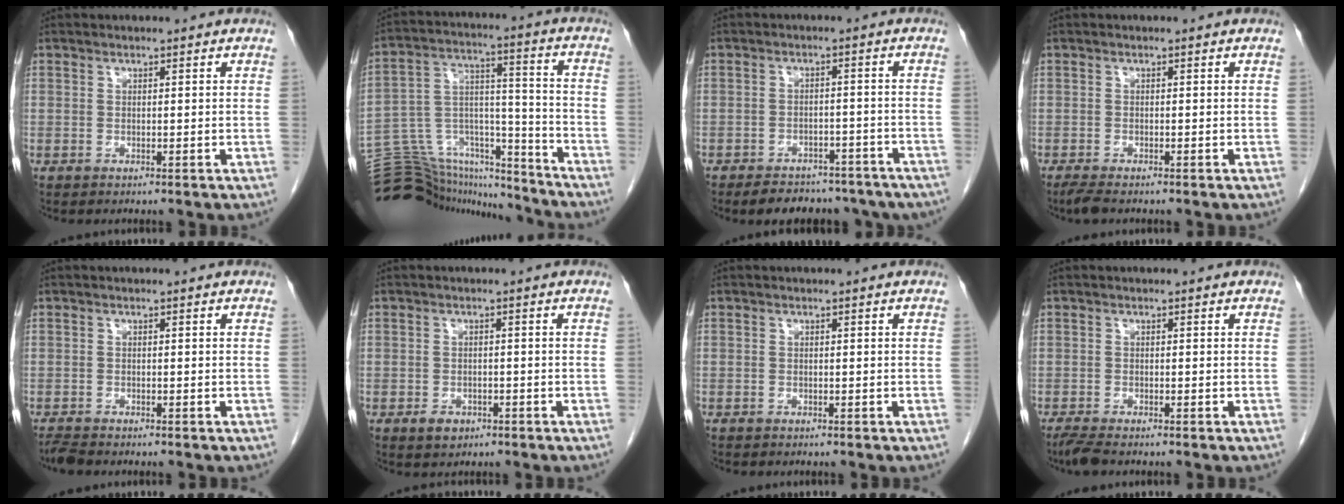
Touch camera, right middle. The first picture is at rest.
{"total": 21.7, "force": [-20.6, 5.3, 4.1], "torque": [-0.104, 0.054, -0.318]}
{"total": 13.1, "force": [-10.8, 5.7, 4.6], "torque": [-0.061, 0.009, -0.124]}
{"total": 2.0, "force": [-1.6, 0.3, 1.2], "torque": [-0.030, -0.008, -0.030]}
{"total": 1.8, "force": [-1.7, 0.1, 0.5], "torque": [-0.015, -0.009, -0.032]}
{"total": 2.5, "force": [-1.5, 1.6, 1.1], "torque": [-0.020, 0.002, -0.014]}
{"total": 0.5, "force": [-0.5, 0.2, 0.1], "torque": [-0.008, 0.002, -0.009]}
{"total": 2.6, "force": [-2.2, 0.3, 1.4], "torque": [-0.035, -0.009, -0.041]}